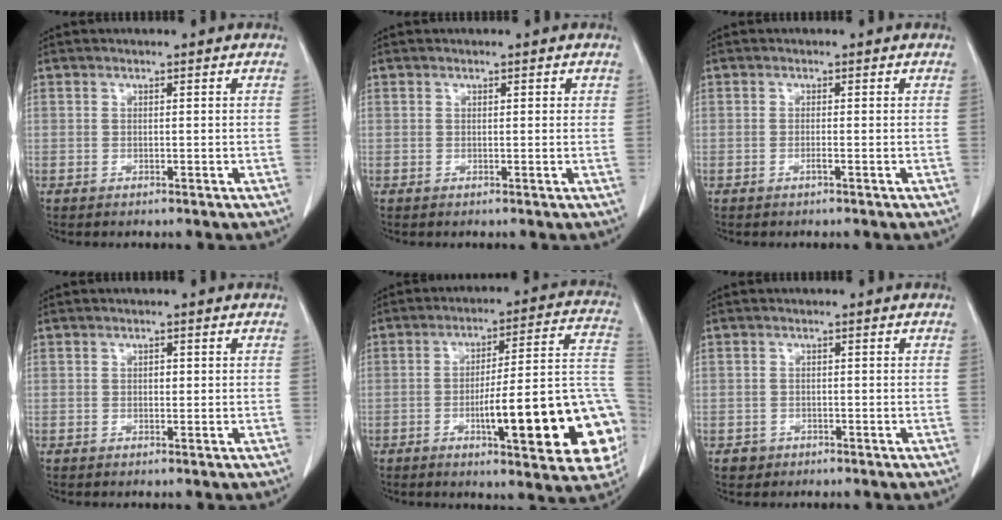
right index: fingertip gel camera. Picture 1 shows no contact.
{"total": 0.9, "force": [0.4, 0.4, 0.7], "torque": [-0.008, 0.001, 0.004]}
{"total": 0.7, "force": [-0.4, -0.1, 0.5], "torque": [-0.009, 0.001, -0.008]}
{"total": 0.8, "force": [0.1, 0.5, 0.6], "torque": [-0.009, 0.002, 0.001]}
{"total": 22.0, "force": [-6.5, 3.5, 20.8], "torque": [-0.192, 0.028, -0.078]}
{"total": 1.7, "force": [-0.9, 1.4, -0.1], "torque": [-0.001, 0.007, -0.014]}